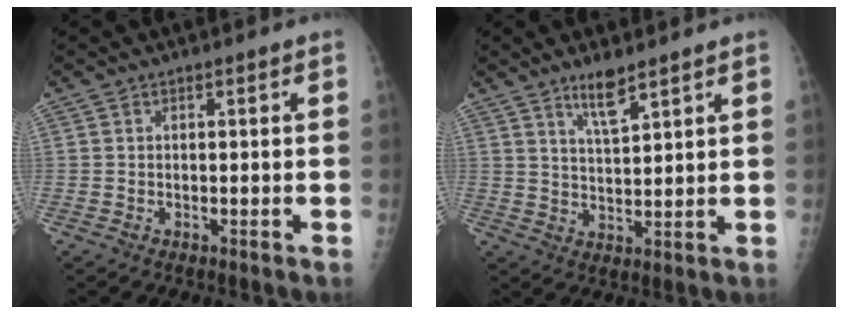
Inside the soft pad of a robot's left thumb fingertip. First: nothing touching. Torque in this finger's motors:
{"motor_torque": [1.09, 0.43, 0.54, -0.49, 0.07]}